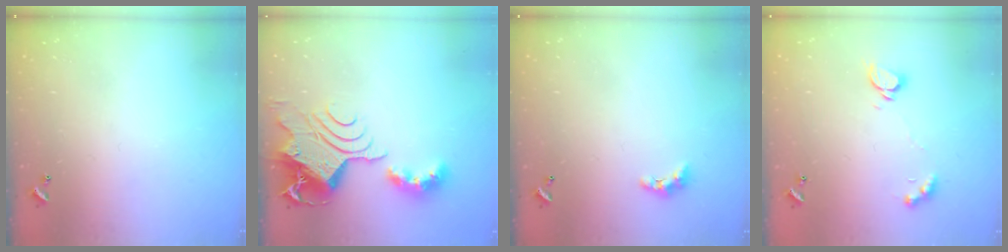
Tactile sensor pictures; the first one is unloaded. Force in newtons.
{"total": 11.7, "press": 11.6, "slide": 1.5}
{"total": 2.7, "press": 2.7, "slide": 0.6}
{"total": 2.3, "press": 2.2, "slide": 0.3}